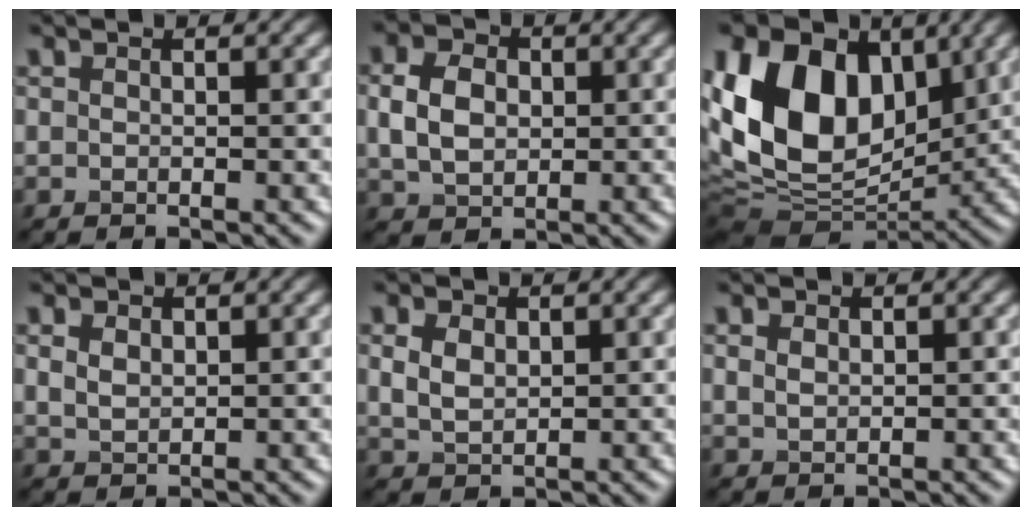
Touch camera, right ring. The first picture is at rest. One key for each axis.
{"total": 4.4, "fx": 0.5, "fy": 3.3, "fz": 2.8, "tx": -0.066, "ty": 0.003, "tz": 0.006}
{"total": 15.0, "fx": 3.2, "fy": 10.2, "fz": 10.5, "tx": -0.219, "ty": 0.016, "tz": 0.048}
{"total": 1.5, "fx": 0.7, "fy": 1.1, "fz": 0.9, "tx": -0.020, "ty": 0.000, "tz": 0.016}
{"total": 2.4, "fx": 0.8, "fy": 1.7, "fz": 1.6, "tx": -0.036, "ty": 0.000, "tz": 0.018}
{"total": 1.1, "fx": 0.5, "fy": 0.8, "fz": 0.6, "tx": -0.015, "ty": -0.001, "tz": 0.012}